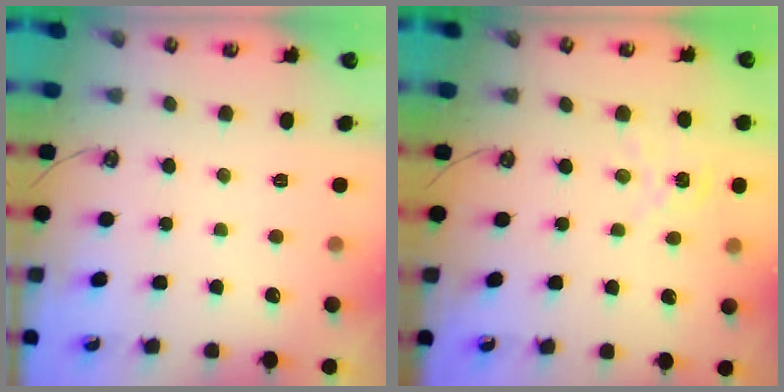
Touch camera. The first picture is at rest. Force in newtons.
{"total": 1.2, "press": 1.1, "slide": 0.2}